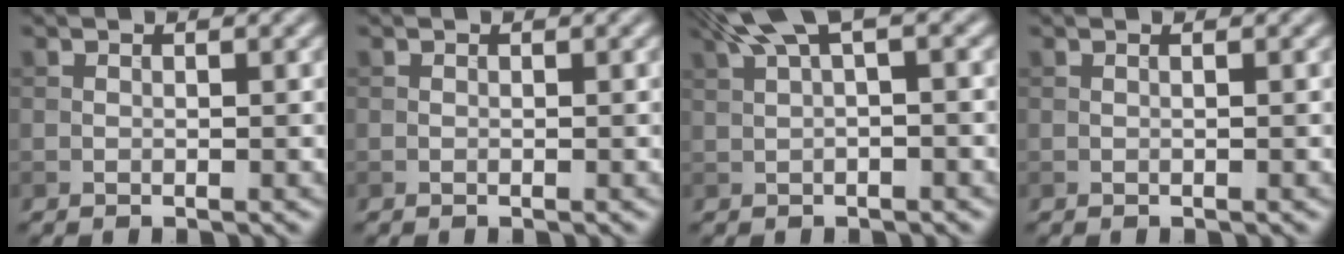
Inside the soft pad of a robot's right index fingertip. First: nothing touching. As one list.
[{"total": 0.0}, {"total": 4.8, "force": [2.2, 1.2, 4.1], "torque": [-0.075, 0.020, 0.040]}, {"total": 0.6, "force": [0.2, 0.2, 0.6], "torque": [-0.007, 0.003, -0.003]}]